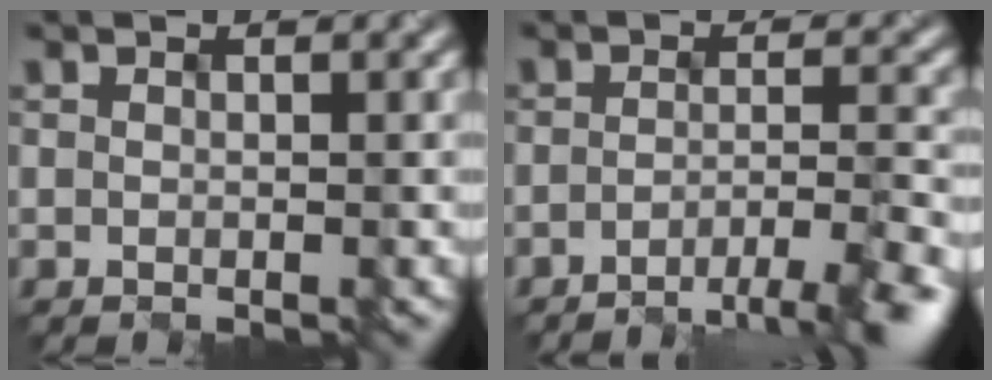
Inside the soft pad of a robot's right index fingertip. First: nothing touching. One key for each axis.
{"total": 4.9, "fx": -3.6, "fy": 0.5, "fz": 3.3, "tx": -0.040, "ty": 0.004, "tz": -0.055}